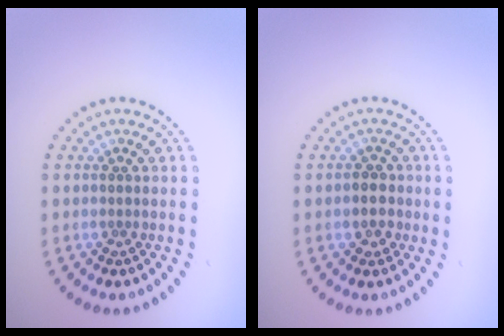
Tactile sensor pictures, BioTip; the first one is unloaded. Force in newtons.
{"total": 2.0, "press": 1.9, "slide": 0.7}